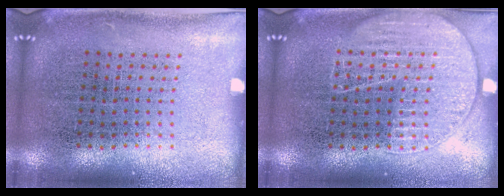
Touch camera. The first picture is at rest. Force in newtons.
{"total": 2.6, "press": 2.6, "slide": 0.3}